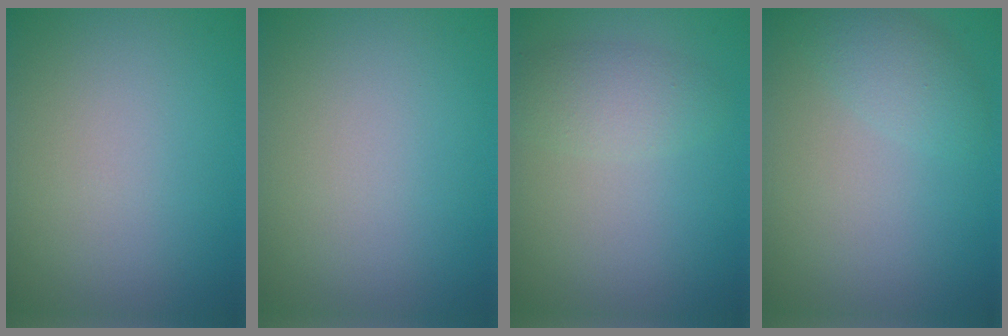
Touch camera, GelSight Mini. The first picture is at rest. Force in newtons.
{"total": 0.0}
{"total": 2.4, "press": 2.4, "slide": 0.1}
{"total": 2.3, "press": 2.3, "slide": 0.1}